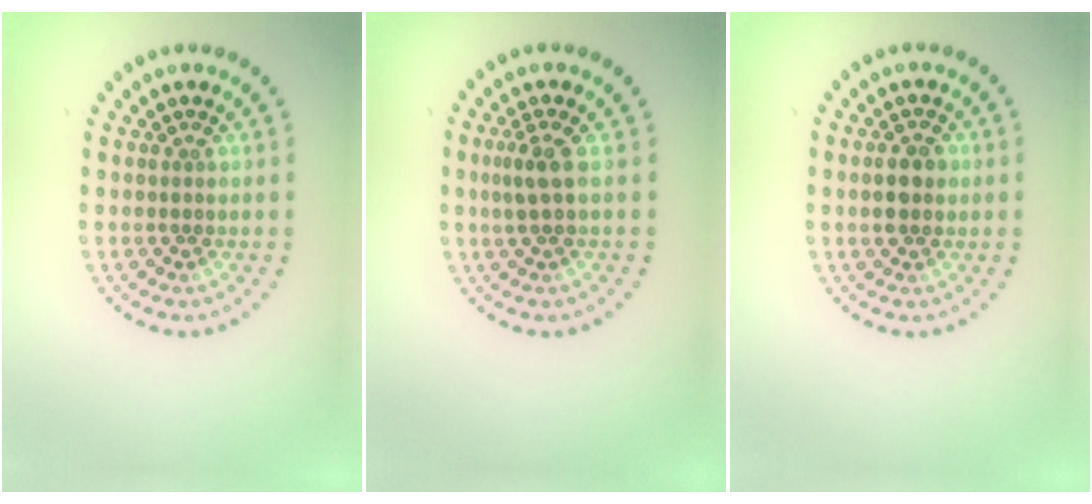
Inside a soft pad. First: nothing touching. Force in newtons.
{"total": 1.9, "press": 1.6, "slide": 1.1}
{"total": 2.8, "press": 2.8, "slide": 0.2}